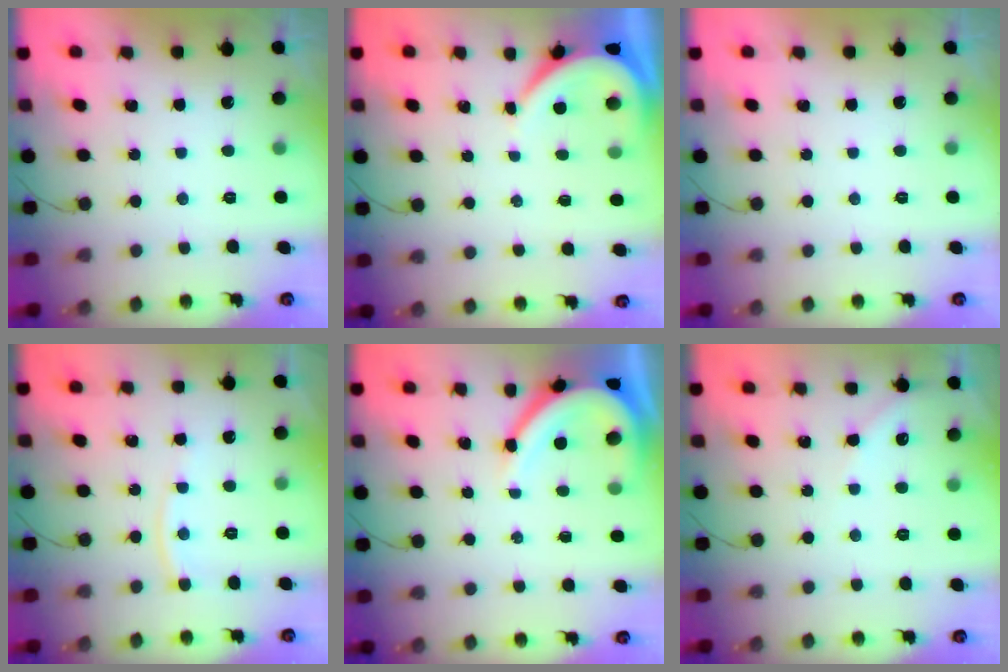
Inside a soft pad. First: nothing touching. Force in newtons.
{"total": 4.7, "press": 4.6, "slide": 0.6}
{"total": 0.0}
{"total": 5.9, "press": 5.9, "slide": 0.7}
{"total": 10.3, "press": 10.2, "slide": 0.9}
{"total": 3.1, "press": 3.1, "slide": 0.5}